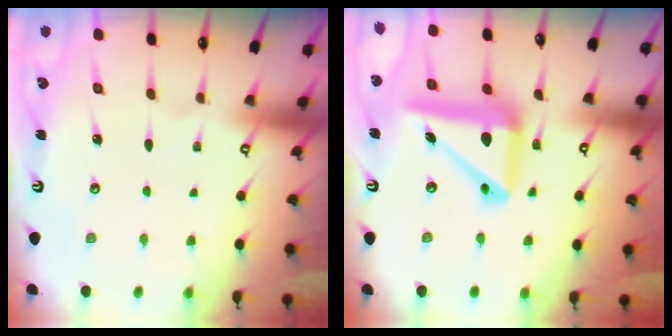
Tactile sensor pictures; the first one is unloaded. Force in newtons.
{"total": 16.8, "press": 16.7, "slide": 2.3}